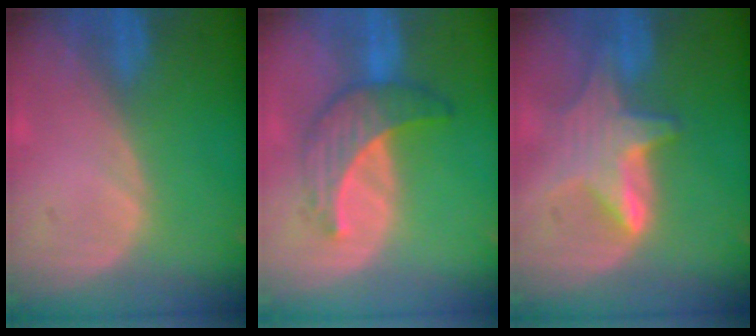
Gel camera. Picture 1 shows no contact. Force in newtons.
{"total": 6.9, "press": 6.6, "slide": 2.0}
{"total": 6.6, "press": 6.5, "slide": 1.1}